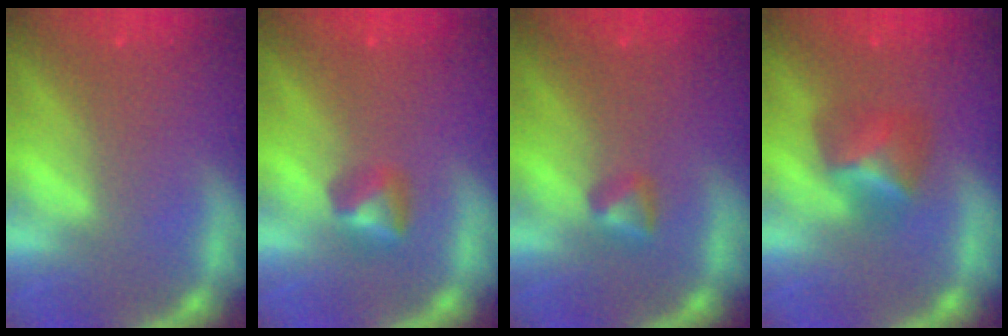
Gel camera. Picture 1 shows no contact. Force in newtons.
{"total": 1.9}
{"total": 1.4}
{"total": 3.4}